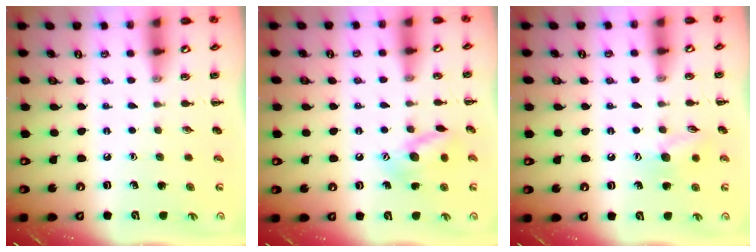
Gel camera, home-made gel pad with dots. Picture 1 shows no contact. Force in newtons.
{"total": 11.6, "press": 11.6, "slide": 0.8}
{"total": 8.6, "press": 8.5, "slide": 1.2}